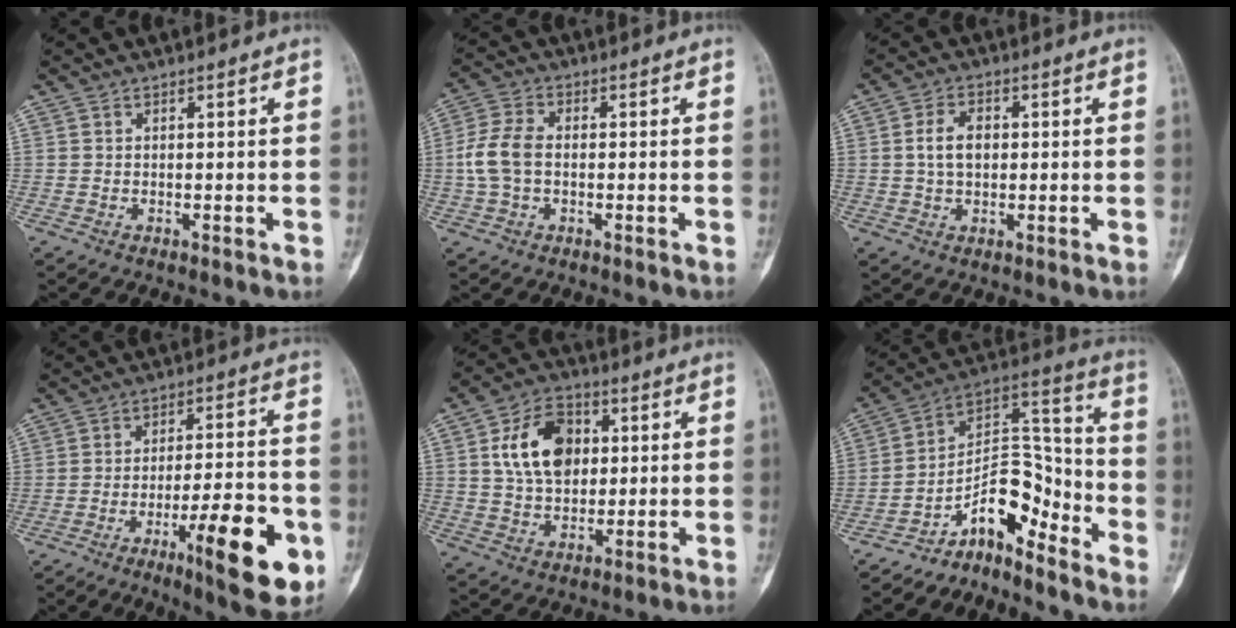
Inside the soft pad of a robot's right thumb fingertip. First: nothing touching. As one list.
[{"total": 7.1, "force": [-0.5, 4.6, 5.4], "torque": [-0.123, 0.016, -0.015]}, {"total": 5.3, "force": [0.5, 3.4, 4.0], "torque": [-0.071, 0.008, 0.006]}, {"total": 16.8, "force": [-6.7, 4.1, 14.8], "torque": [-0.200, 0.017, -0.093]}, {"total": 13.2, "force": [2.8, 9.1, 9.1], "torque": [-0.129, 0.003, 0.047]}, {"total": 12.2, "force": [-9.2, 5.2, 6.1], "torque": [-0.073, 0.118, -0.167]}]